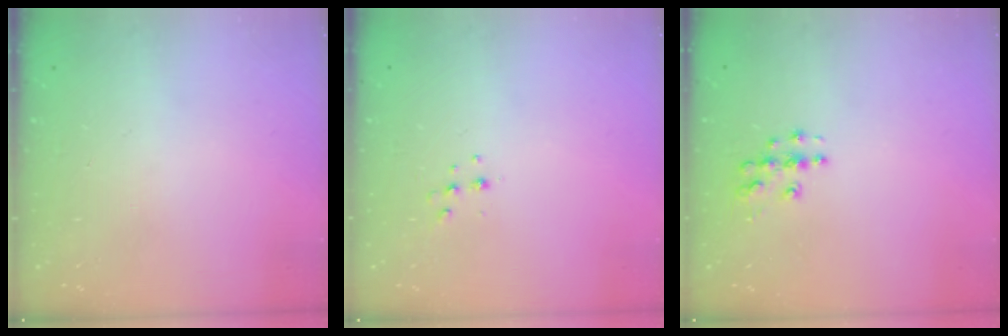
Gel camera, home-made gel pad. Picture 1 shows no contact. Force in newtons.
{"total": 3.8, "press": 3.7, "slide": 0.7}
{"total": 6.1, "press": 6.1, "slide": 0.3}